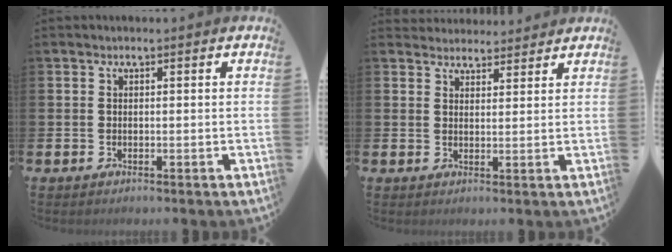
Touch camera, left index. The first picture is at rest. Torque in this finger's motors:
{"motor_torque": [0.80, -1.34, 0.13, 0.00]}